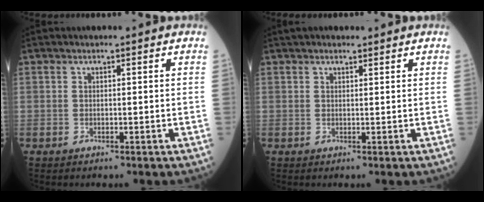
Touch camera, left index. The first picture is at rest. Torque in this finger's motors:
{"motor_torque": [0.25, -0.25, 0.10, 0.02]}